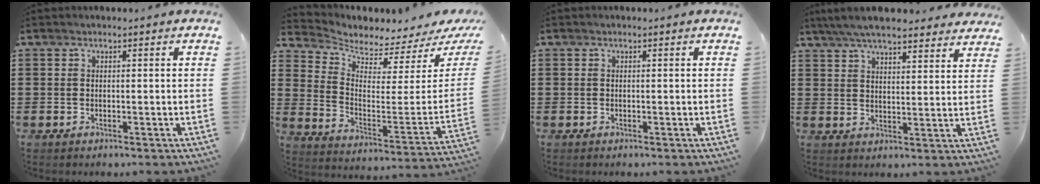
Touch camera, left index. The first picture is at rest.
{"total": 2.6, "force": [2.5, 0.2, 0.7], "torque": [-0.038, -0.044, 0.038]}
{"total": 0.0}
{"total": 6.4, "force": [6.0, 0.6, 2.3], "torque": [-0.063, -0.018, 0.111]}